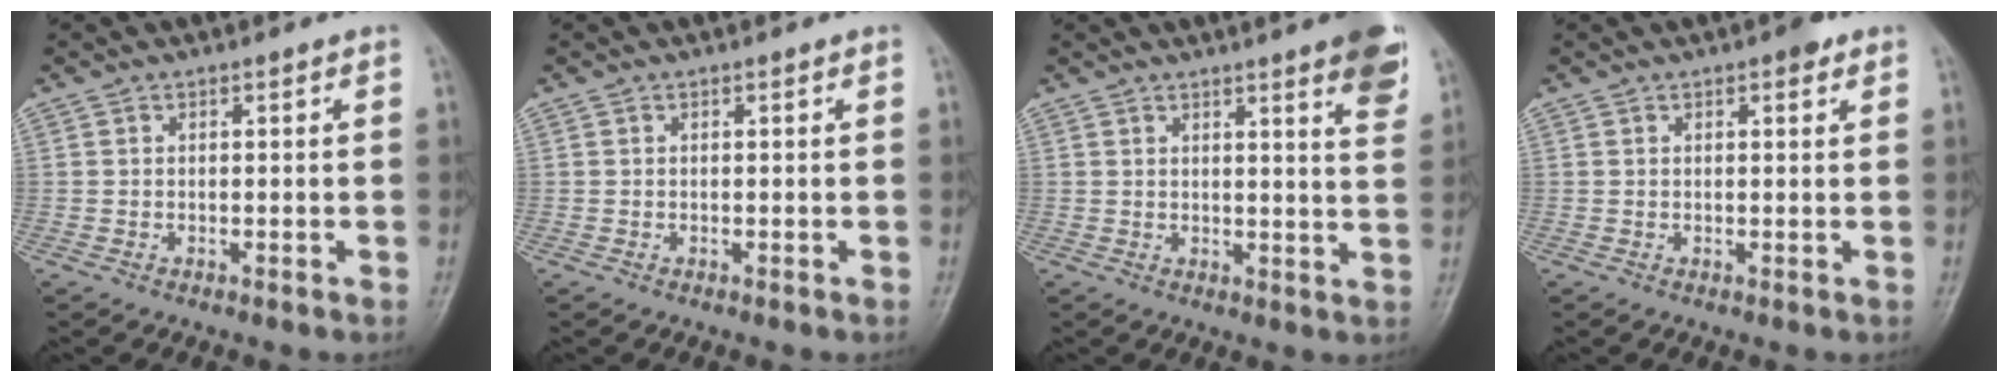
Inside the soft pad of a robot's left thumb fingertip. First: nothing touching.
{"total": 0.0}
{"total": 9.0, "force": [5.5, 1.2, 7.0], "torque": [-0.074, -0.024, 0.059]}
{"total": 2.3, "force": [1.4, 0.9, 1.7], "torque": [-0.018, -0.003, 0.015]}